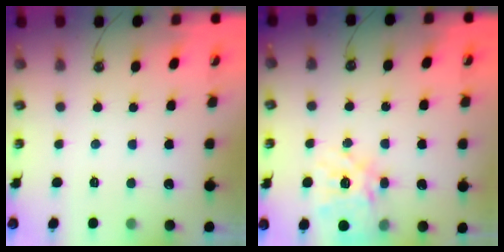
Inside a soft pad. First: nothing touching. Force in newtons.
{"total": 16.8, "press": 16.7, "slide": 1.8}